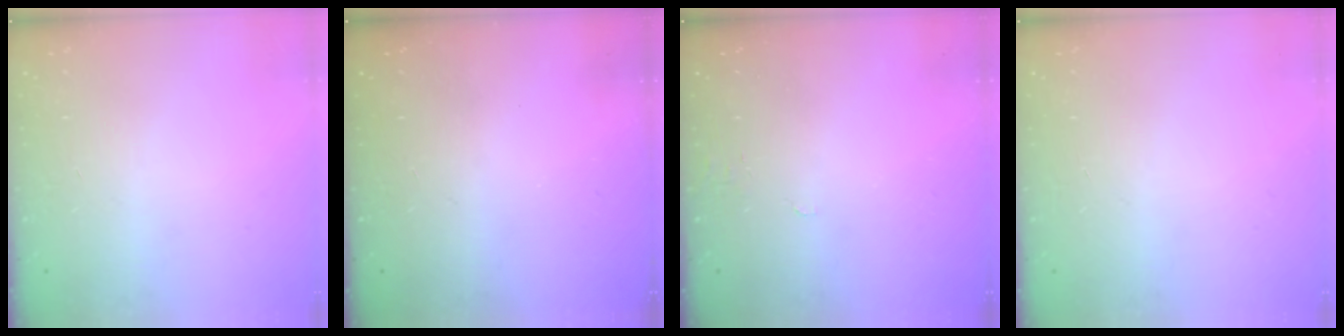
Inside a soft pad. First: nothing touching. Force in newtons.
{"total": 0.0}
{"total": 4.3, "press": 4.3, "slide": 0.3}
{"total": 0.0}